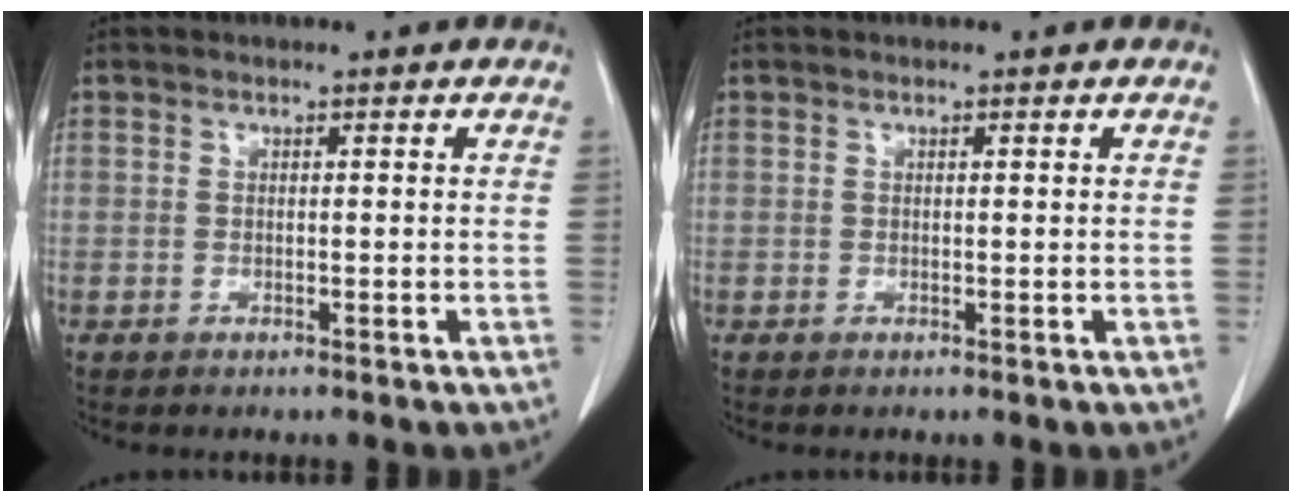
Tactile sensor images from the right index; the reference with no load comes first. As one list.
[{"total": 0.0}]